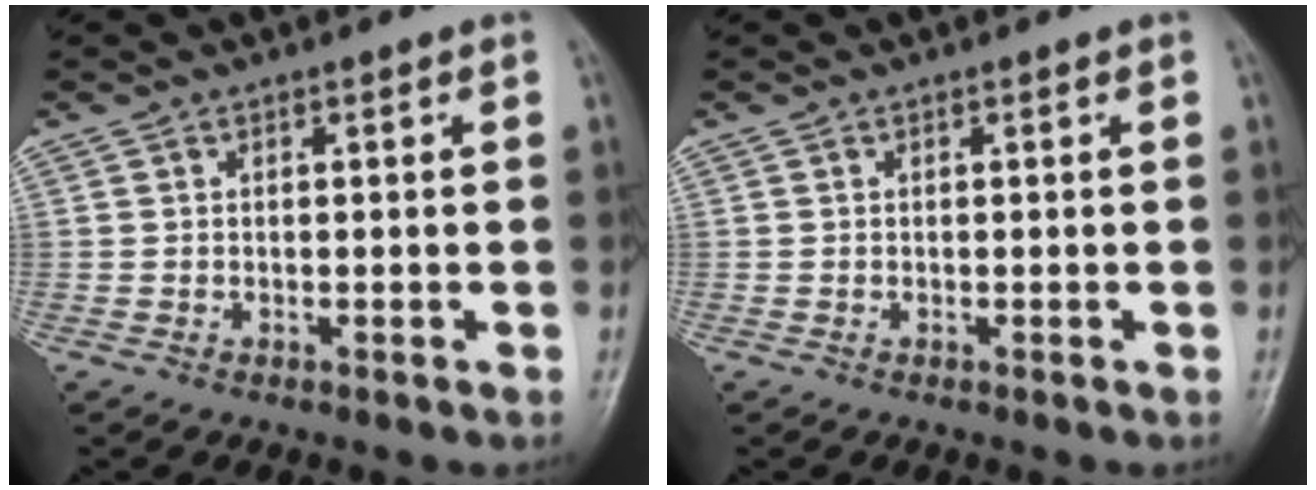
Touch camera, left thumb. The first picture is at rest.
{"total": 0.0}